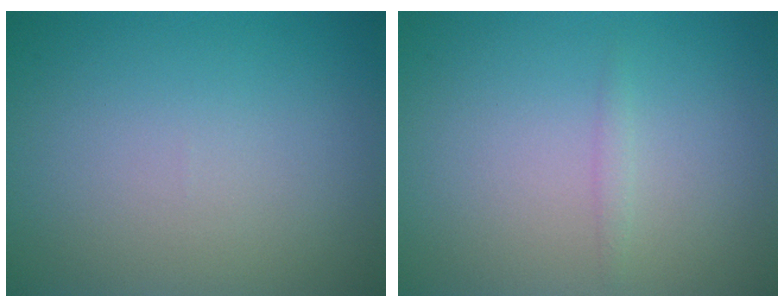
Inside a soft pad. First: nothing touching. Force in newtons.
{"total": 0.7, "press": 0.7, "slide": 0.0}